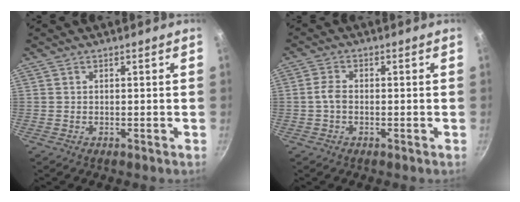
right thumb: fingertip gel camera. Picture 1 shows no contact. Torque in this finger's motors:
{"motor_torque": [-0.74, -0.01, -0.08, 0.32, 0.02]}